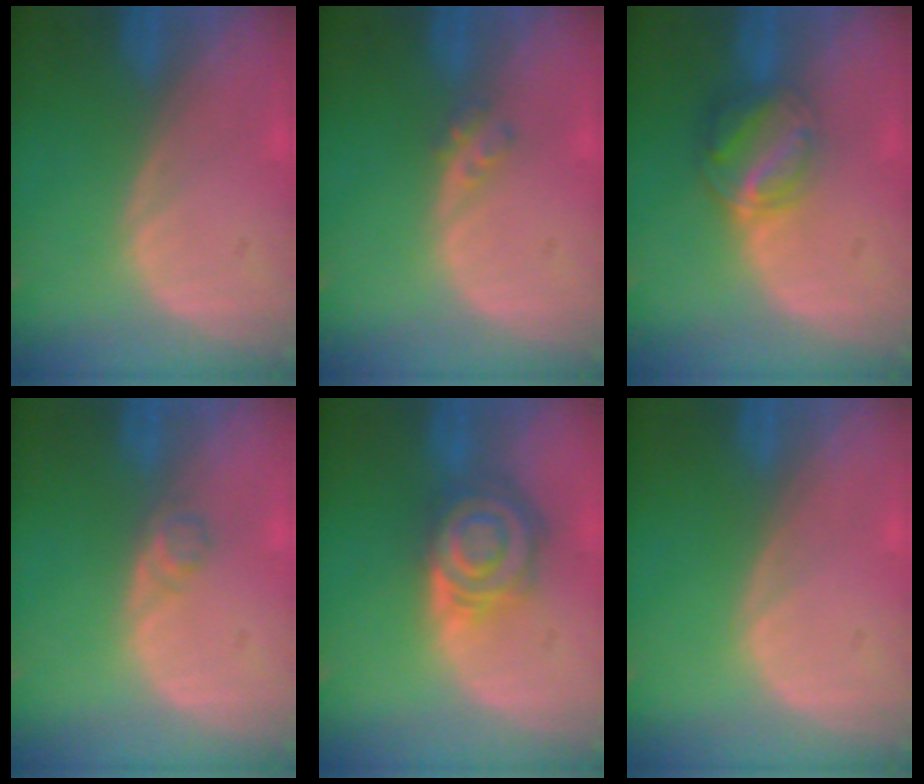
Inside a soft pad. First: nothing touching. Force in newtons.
{"total": 2.1, "press": 1.8, "slide": 1.0}
{"total": 6.4, "press": 5.5, "slide": 3.2}
{"total": 1.6, "press": 1.6, "slide": 0.2}
{"total": 8.1, "press": 7.1, "slide": 3.9}
{"total": 0.0}